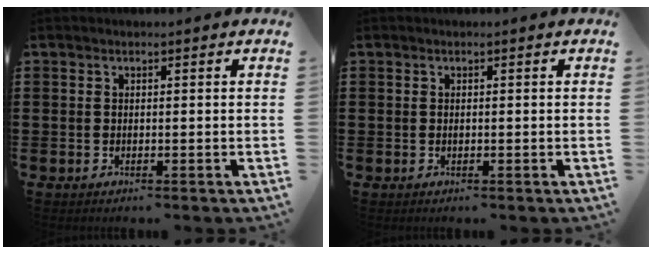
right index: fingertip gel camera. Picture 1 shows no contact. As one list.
[{"total": 0.0}]